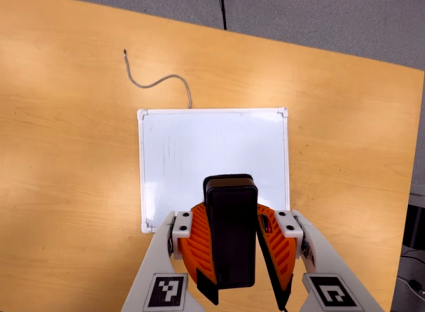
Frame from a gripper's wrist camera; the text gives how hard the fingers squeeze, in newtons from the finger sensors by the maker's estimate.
{"total": 9.3, "left": 9.5, "right": 9.0}